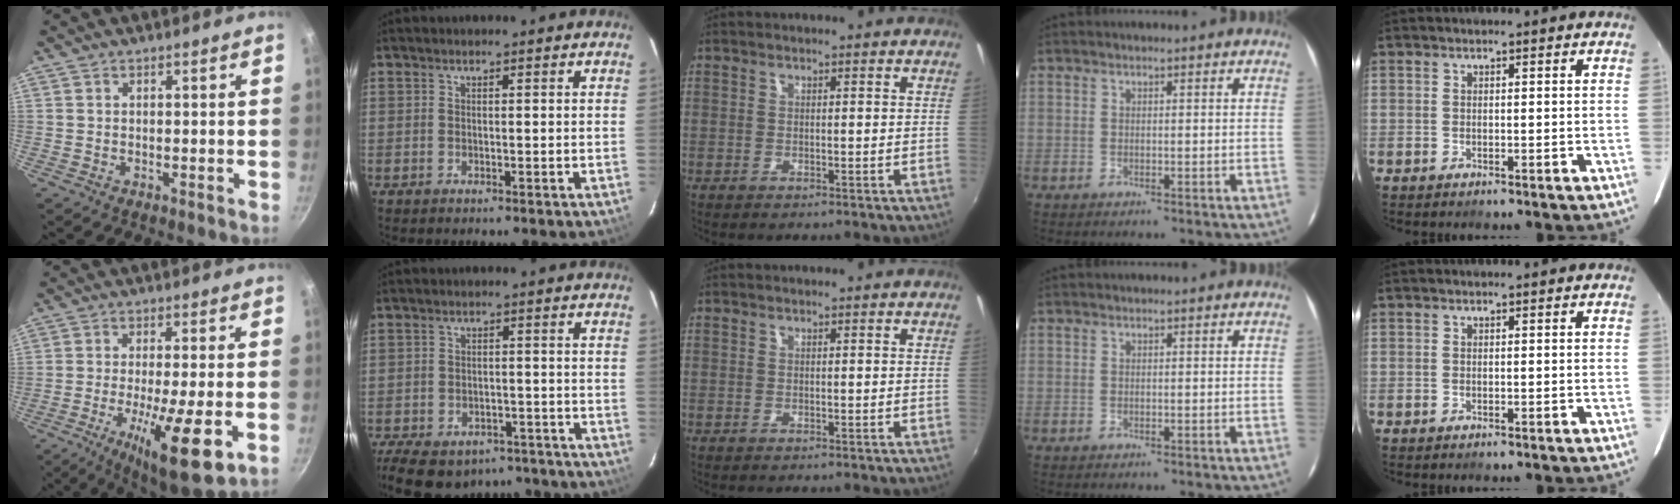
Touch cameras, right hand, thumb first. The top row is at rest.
{"thumb": {"total": 15.1, "force": [-4.9, 3.3, 13.9], "torque": [-0.227, -0.003, -0.077]}, "index": {"total": 16.7, "force": [-12.6, 8.8, 6.6], "torque": [-0.152, 0.016, -0.163]}}